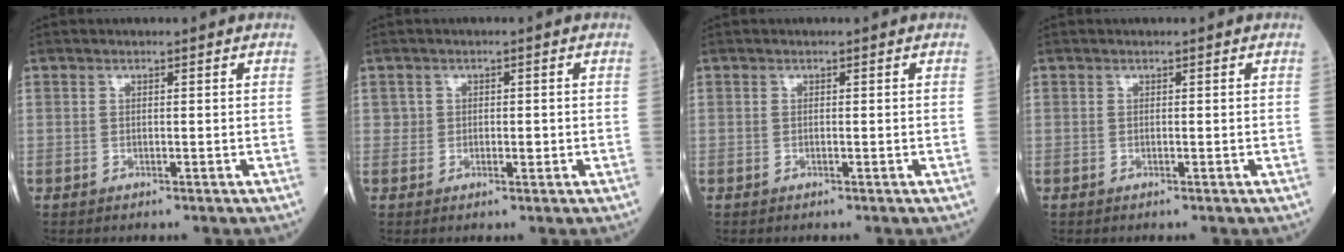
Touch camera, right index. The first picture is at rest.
{"total": 1.7, "force": [0.0, 1.3, 1.0], "torque": [-0.015, 0.002, 0.001]}
{"total": 0.0}
{"total": 0.0}